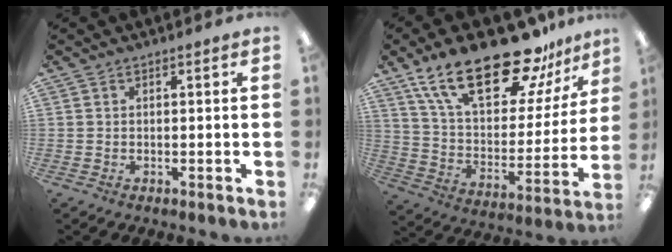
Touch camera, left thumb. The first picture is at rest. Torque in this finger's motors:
{"motor_torque": [2.75, 1.69, 1.68, -1.09, 0.13]}